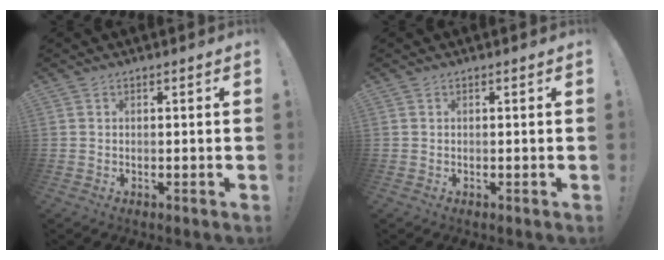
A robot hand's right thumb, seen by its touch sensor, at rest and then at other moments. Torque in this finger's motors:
{"motor_torque": [0.00, 0.00, -0.02, 0.02, 0.00]}